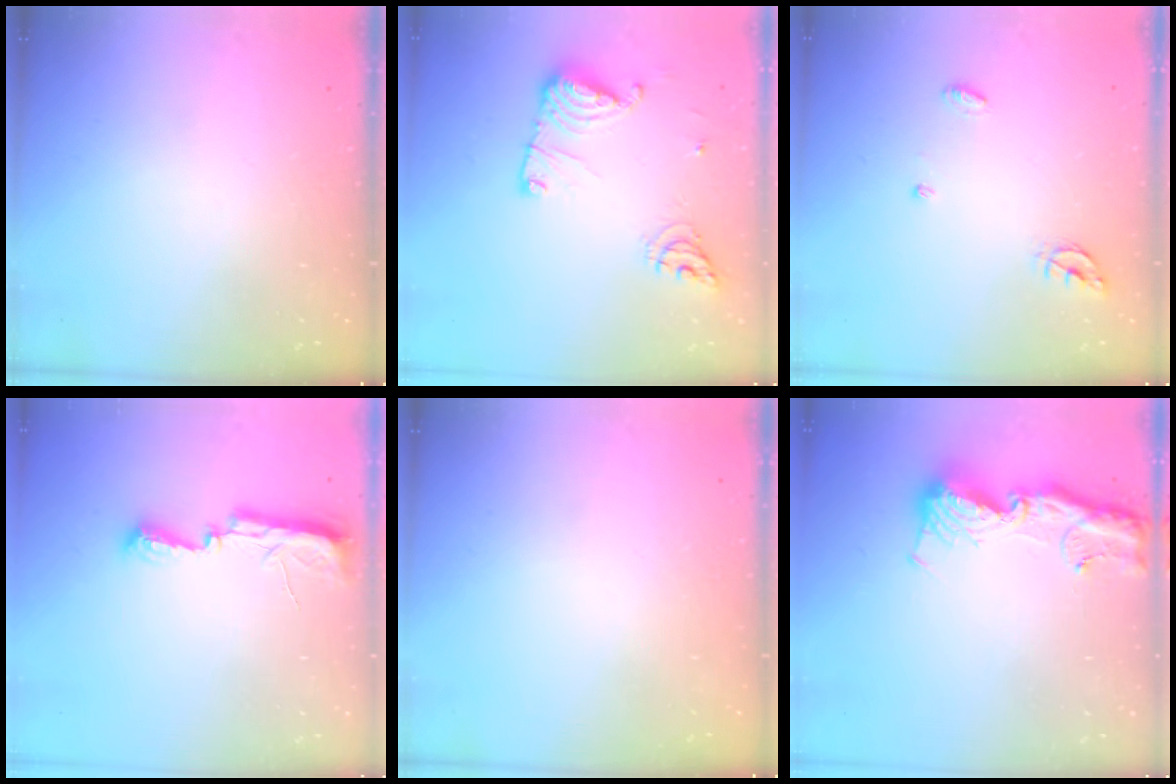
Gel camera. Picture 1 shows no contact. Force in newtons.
{"total": 13.5, "press": 13.4, "slide": 1.2}
{"total": 5.0, "press": 5.0, "slide": 0.5}
{"total": 7.7, "press": 7.7, "slide": 0.7}
{"total": 0.0}
{"total": 13.2, "press": 13.1, "slide": 1.3}